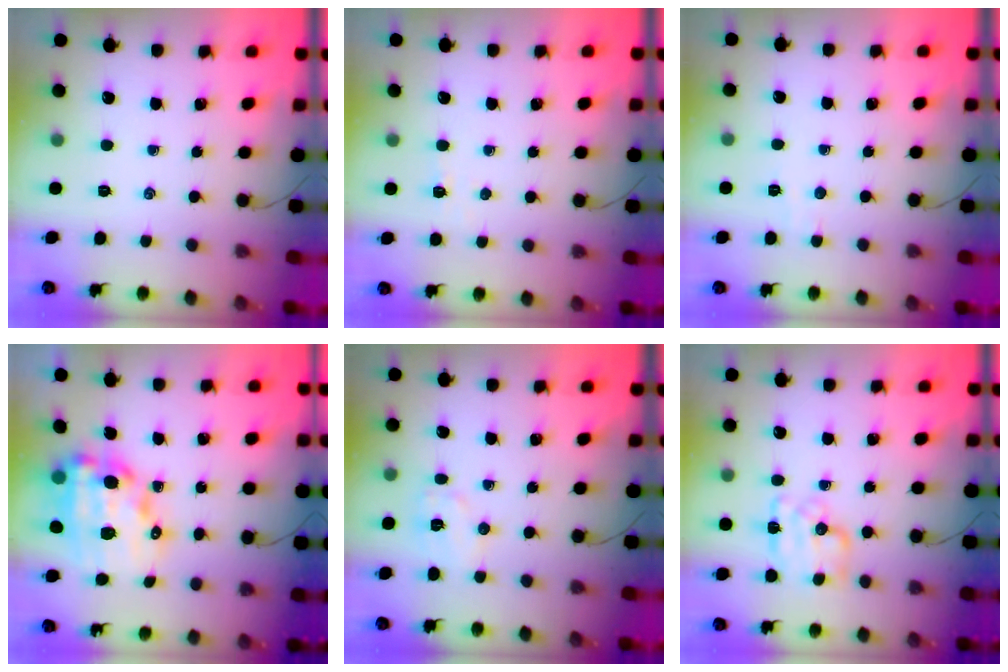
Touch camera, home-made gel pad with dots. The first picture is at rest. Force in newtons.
{"total": 2.6, "press": 2.5, "slide": 0.8}
{"total": 2.6, "press": 2.5, "slide": 0.7}
{"total": 15.4, "press": 15.0, "slide": 3.5}
{"total": 5.7, "press": 5.6, "slide": 1.2}
{"total": 9.7, "press": 9.7, "slide": 0.2}